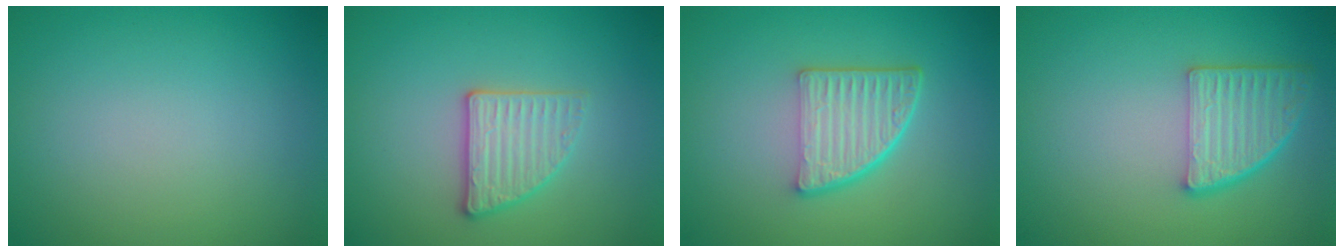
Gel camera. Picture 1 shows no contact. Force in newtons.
{"total": 2.8, "press": 2.7, "slide": 0.9}
{"total": 5.2, "press": 3.6, "slide": 3.7}
{"total": 4.5, "press": 3.5, "slide": 2.8}